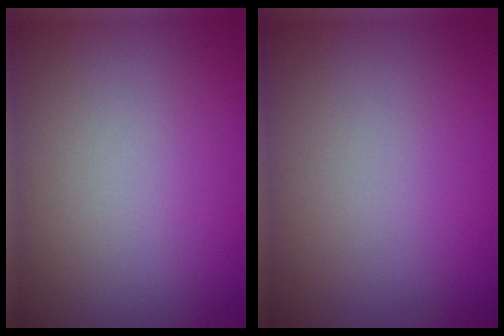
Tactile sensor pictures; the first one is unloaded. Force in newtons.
{"total": 0.0}